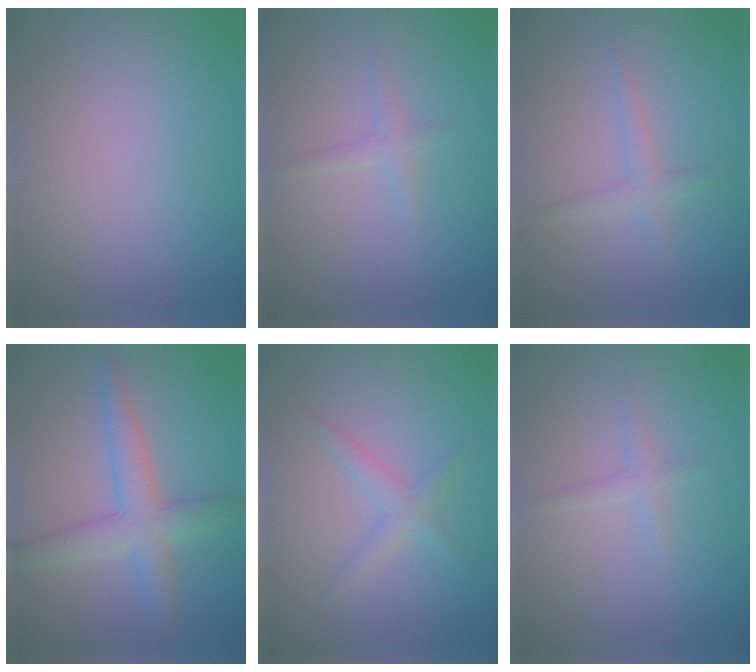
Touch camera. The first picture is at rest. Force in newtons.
{"total": 1.2, "press": 1.2, "slide": 0.0}
{"total": 1.6, "press": 1.6, "slide": 0.0}
{"total": 4.5, "press": 4.5, "slide": 0.1}
{"total": 1.8, "press": 1.8, "slide": 0.2}
{"total": 1.2, "press": 1.2, "slide": 0.0}